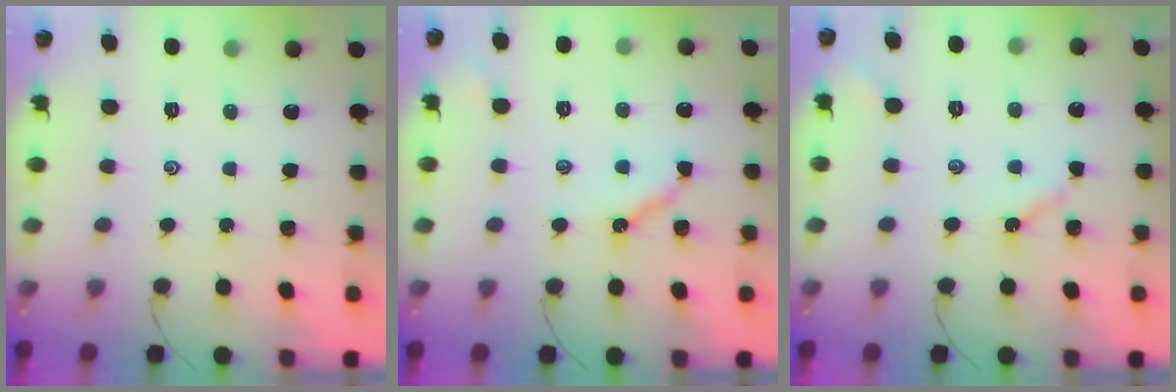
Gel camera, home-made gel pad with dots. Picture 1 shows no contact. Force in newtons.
{"total": 7.7, "press": 7.7, "slide": 0.7}
{"total": 3.6, "press": 3.6, "slide": 0.3}